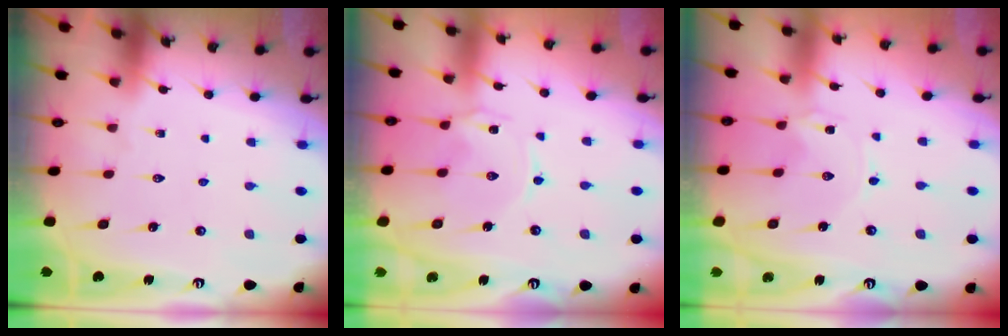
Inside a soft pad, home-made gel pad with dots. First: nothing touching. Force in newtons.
{"total": 1.0, "press": 1.0, "slide": 0.1}
{"total": 0.0}